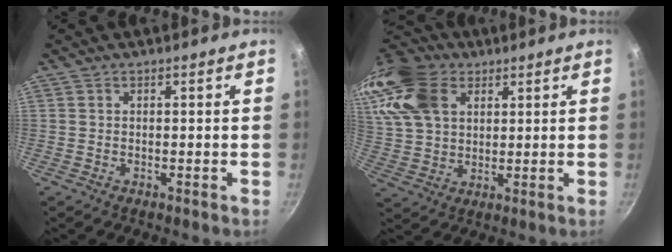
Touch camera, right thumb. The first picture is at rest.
{"total": 18.7, "force": [8.5, 12.8, 10.8], "torque": [-0.225, -0.001, 0.161]}